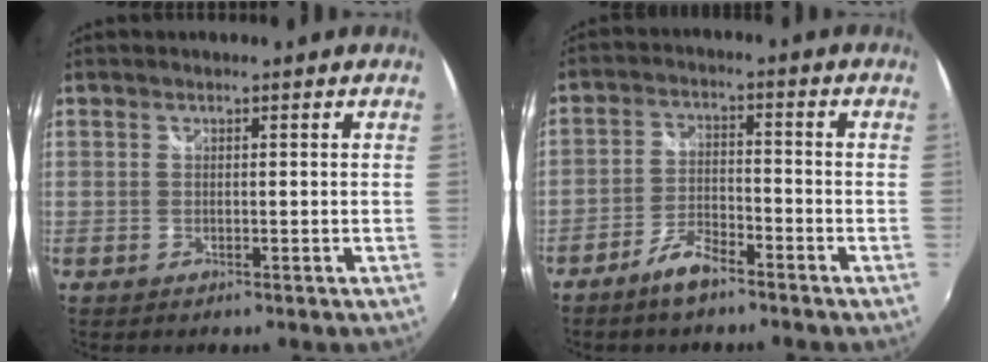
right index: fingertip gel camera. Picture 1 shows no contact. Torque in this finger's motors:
{"motor_torque": [0.35, -0.38, 0.23, 0.02]}